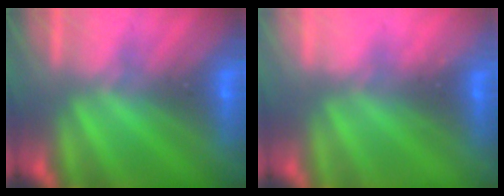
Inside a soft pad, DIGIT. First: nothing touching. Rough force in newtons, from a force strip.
{"total": 2.2}